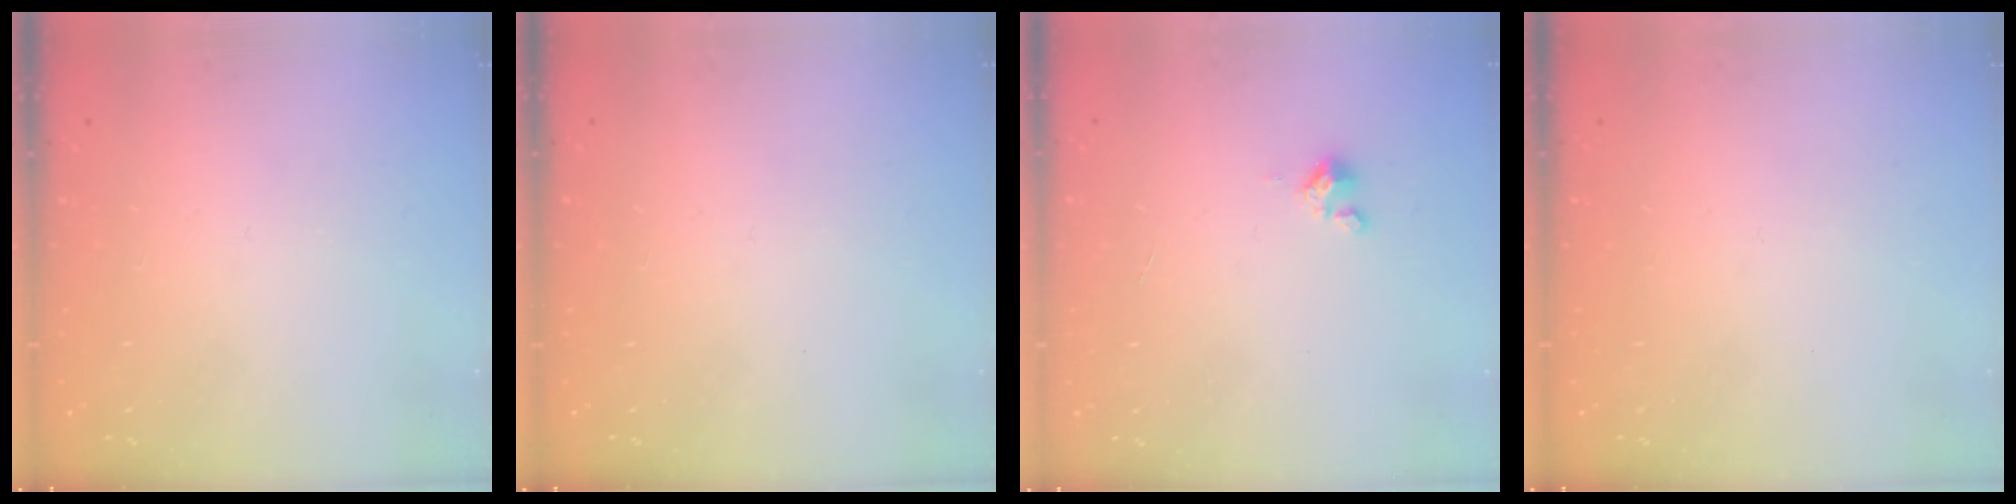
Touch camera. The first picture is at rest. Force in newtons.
{"total": 0.0}
{"total": 0.9, "press": 0.9, "slide": 0.2}
{"total": 0.0}